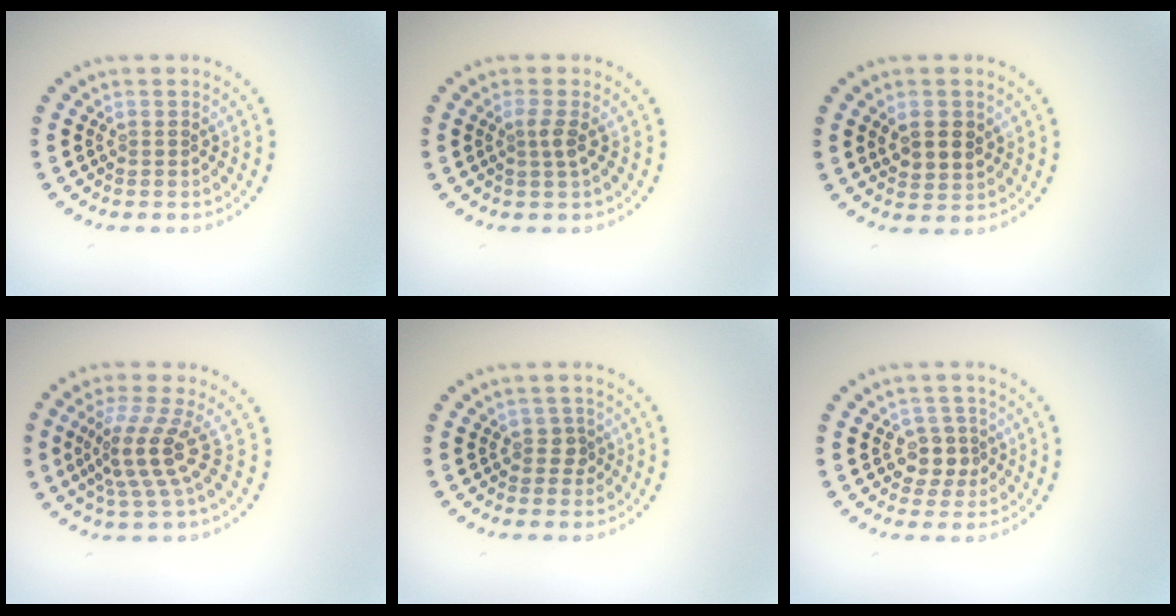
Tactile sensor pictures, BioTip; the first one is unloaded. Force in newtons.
{"total": 1.4, "press": 1.0, "slide": 0.9}
{"total": 2.7, "press": 2.6, "slide": 0.7}
{"total": 4.1, "press": 2.8, "slide": 3.0}
{"total": 1.3, "press": 1.0, "slide": 0.7}
{"total": 2.4, "press": 2.1, "slide": 1.0}